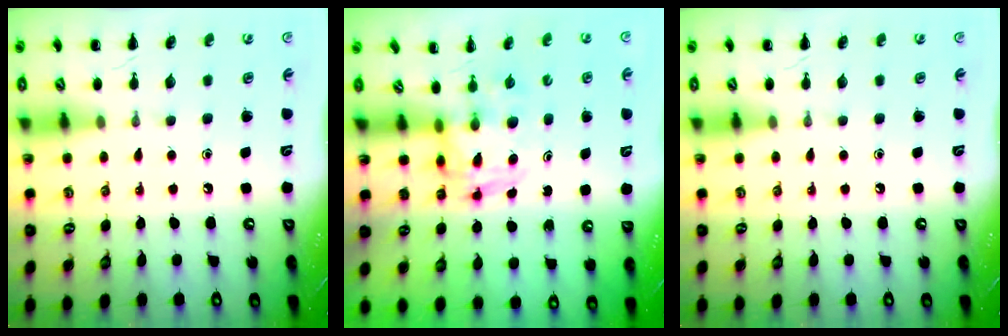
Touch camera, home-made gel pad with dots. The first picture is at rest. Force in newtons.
{"total": 3.6, "press": 3.5, "slide": 0.6}
{"total": 0.0}